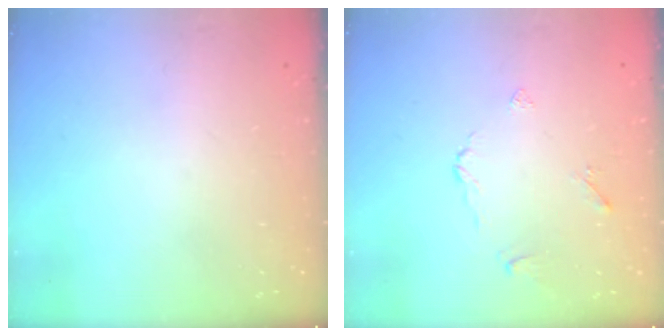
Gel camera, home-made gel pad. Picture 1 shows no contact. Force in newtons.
{"total": 4.3, "press": 4.3, "slide": 0.5}